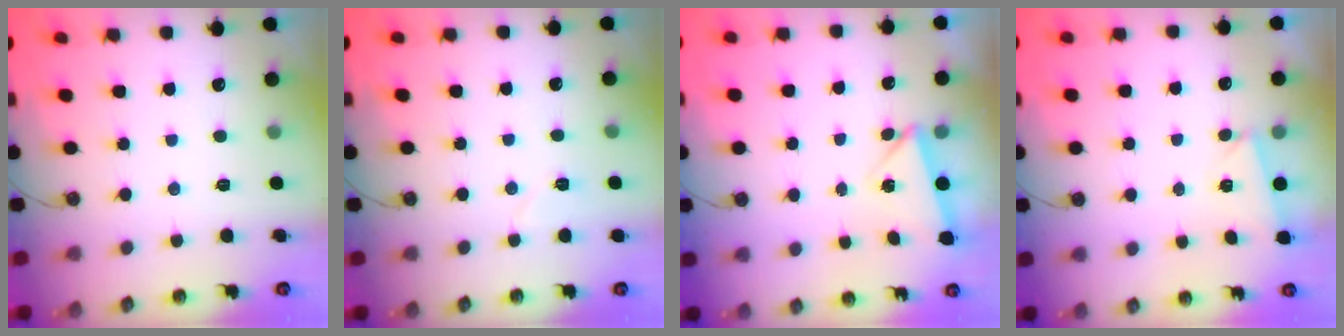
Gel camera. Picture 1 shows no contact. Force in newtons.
{"total": 5.3, "press": 5.2, "slide": 0.9}
{"total": 2.9, "press": 2.7, "slide": 1.2}
{"total": 2.9, "press": 0.8, "slide": 2.7}